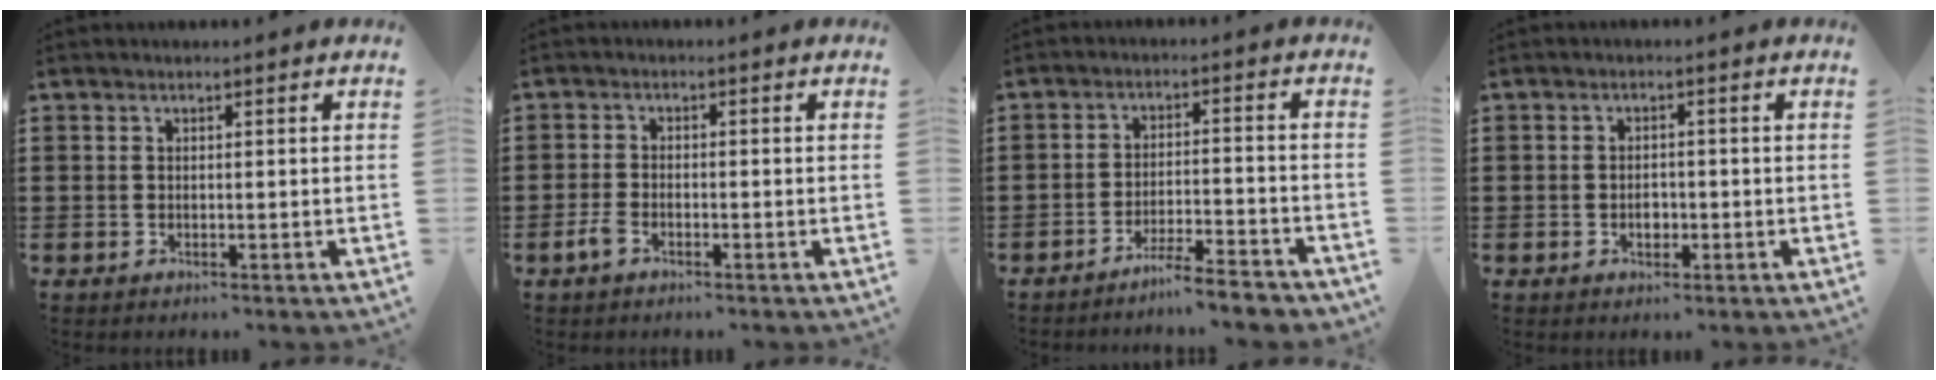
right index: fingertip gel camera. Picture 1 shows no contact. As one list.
[{"total": 2.2, "force": [-1.4, 1.0, 1.4], "torque": [-0.042, -0.003, -0.031]}, {"total": 4.3, "force": [-4.2, -0.3, 1.1], "torque": [-0.020, -0.003, -0.084]}, {"total": 2.0, "force": [-0.6, 1.3, 1.4], "torque": [-0.019, 0.000, -0.014]}]